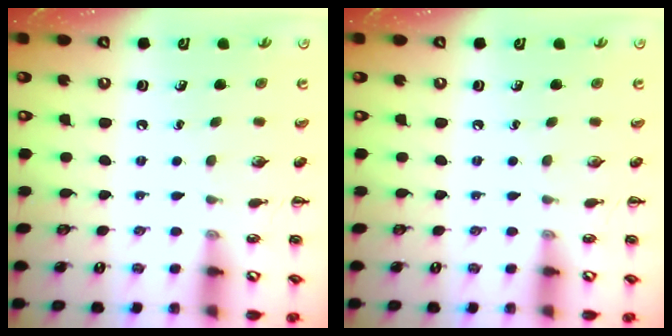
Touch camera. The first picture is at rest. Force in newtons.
{"total": 0.0}